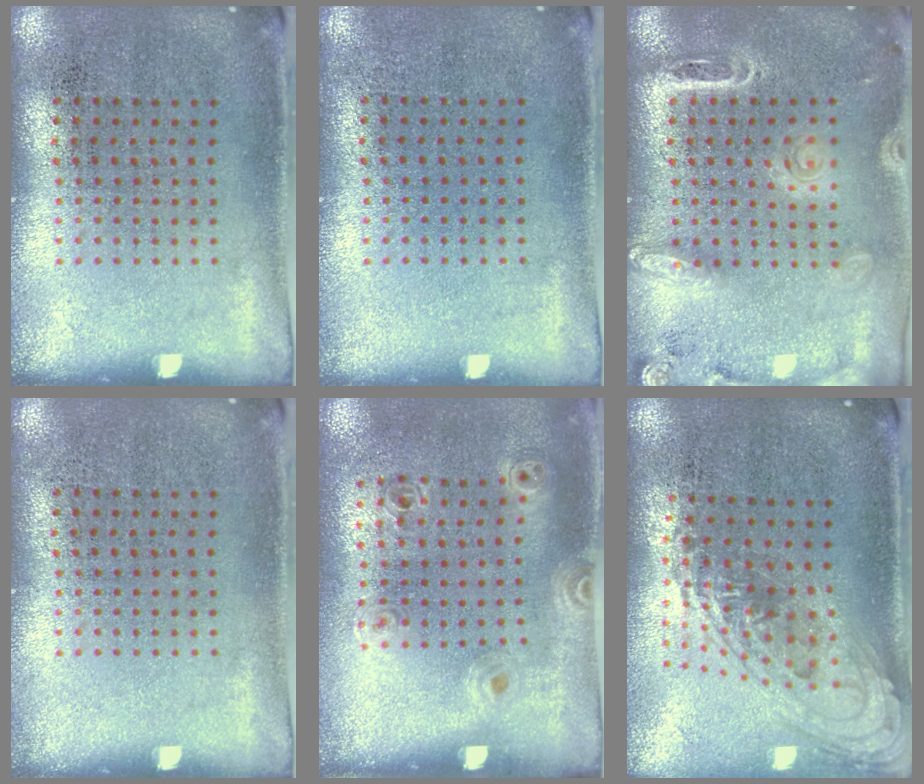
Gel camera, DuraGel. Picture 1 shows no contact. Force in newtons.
{"total": 0.0}
{"total": 2.0, "press": 1.8, "slide": 1.1}
{"total": 0.0}
{"total": 1.1, "press": 1.0, "slide": 0.5}
{"total": 1.5, "press": 1.3, "slide": 0.7}